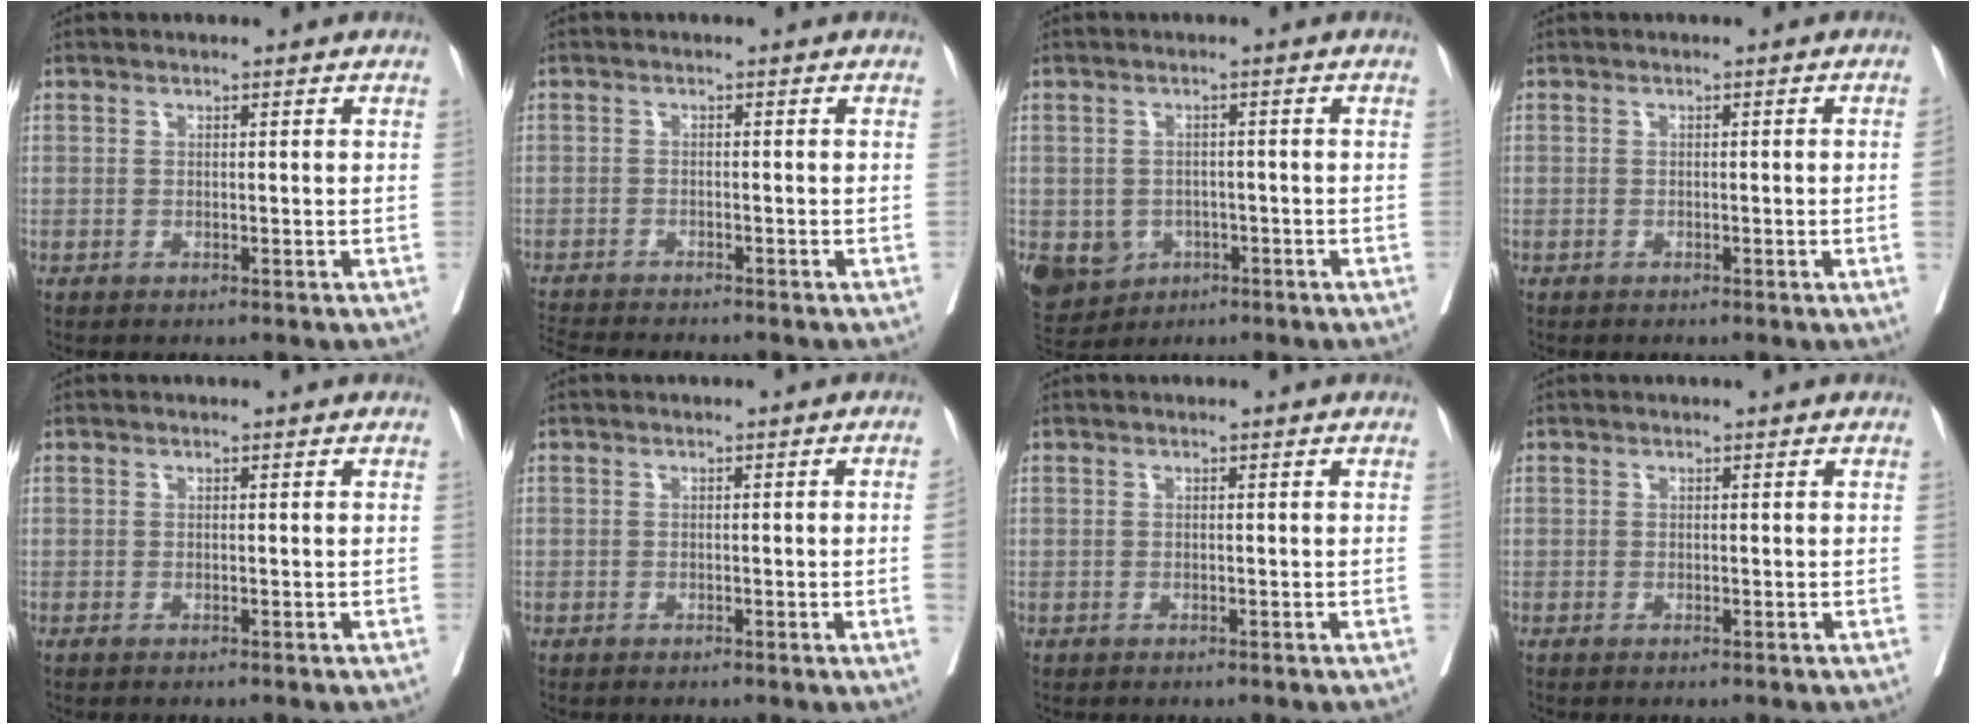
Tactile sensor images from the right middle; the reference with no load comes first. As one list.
[{"total": 5.7, "force": [-5.4, -0.2, 1.8], "torque": [-0.027, -0.014, -0.090]}, {"total": 12.2, "force": [-4.5, 10.4, 4.6], "torque": [-0.131, 0.001, -0.056]}, {"total": 1.2, "force": [-0.2, -0.1, 1.1], "torque": [-0.020, 0.006, -0.001]}, {"total": 0.0}, {"total": 1.6, "force": [-0.3, 0.0, 1.6], "torque": [-0.024, 0.005, -0.003]}, {"total": 0.0}, {"total": 0.0}]